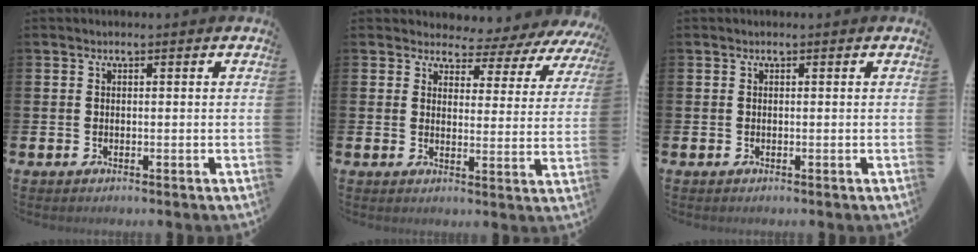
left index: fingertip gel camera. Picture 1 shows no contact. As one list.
[{"total": 3.0, "force": [2.6, 1.4, 0.0], "torque": [-0.009, -0.041, 0.033]}, {"total": 0.0}]